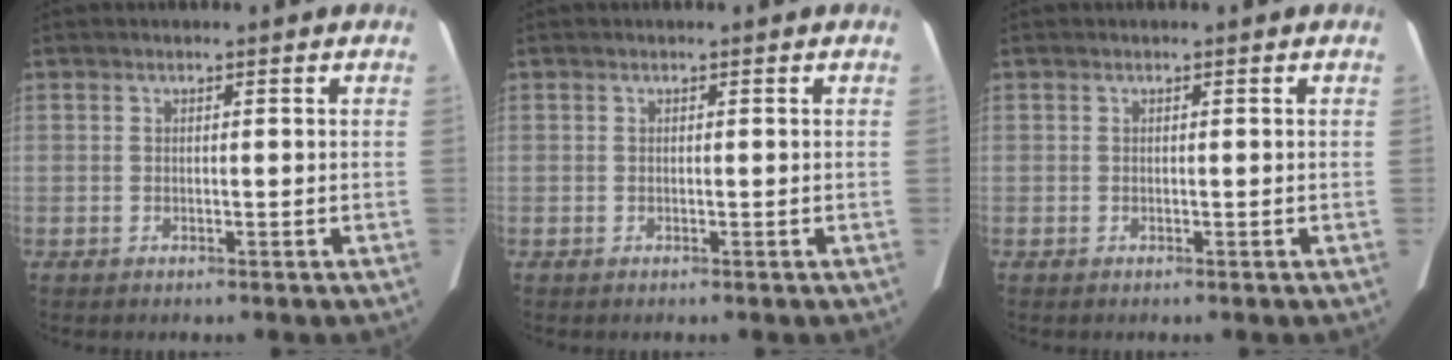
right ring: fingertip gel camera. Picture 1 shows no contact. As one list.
[{"total": 0.0}, {"total": 0.0}]